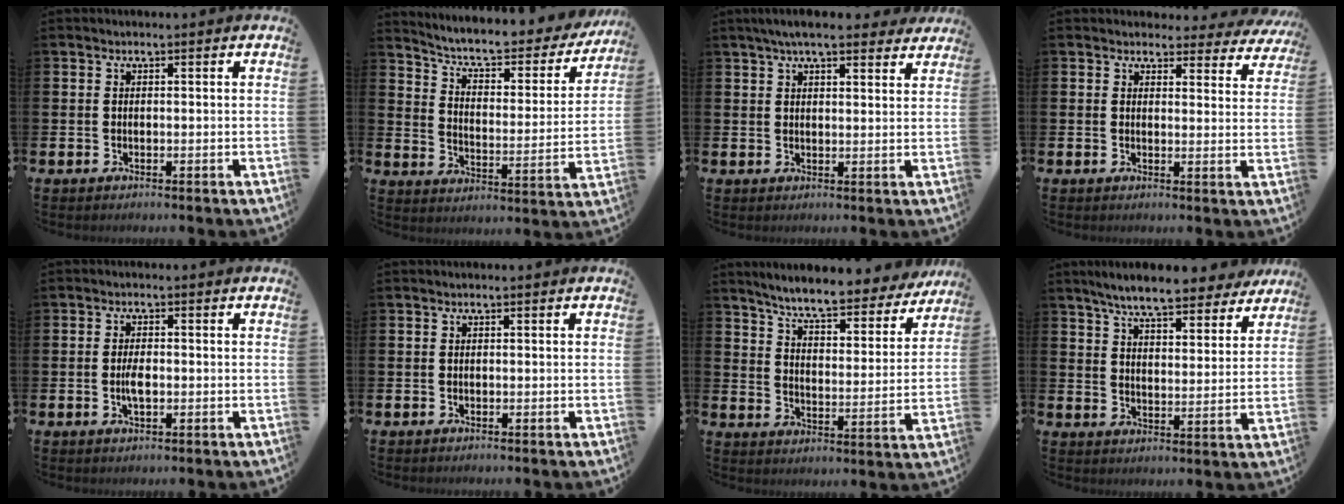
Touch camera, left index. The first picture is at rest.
{"total": 6.7, "force": [5.8, 1.9, 2.7], "torque": [-0.077, -0.044, 0.091]}
{"total": 5.5, "force": [4.8, 1.1, 2.5], "torque": [-0.055, -0.012, 0.087]}
{"total": 3.2, "force": [2.9, 1.2, 0.1], "torque": [0.007, -0.024, 0.046]}
{"total": 2.5, "force": [-0.3, 1.0, 2.3], "torque": [-0.041, -0.002, -0.007]}
{"total": 0.0}
{"total": 7.4, "force": [6.8, 0.7, 2.6], "torque": [-0.073, -0.047, 0.113]}
{"total": 8.3, "force": [7.6, 1.2, 3.0], "torque": [-0.073, -0.041, 0.133]}